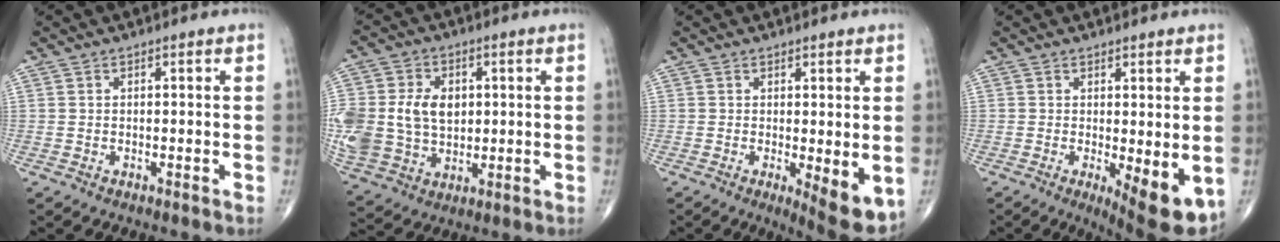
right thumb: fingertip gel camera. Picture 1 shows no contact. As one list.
[{"total": 20.6, "force": [1.6, 15.7, 13.3], "torque": [-0.312, 0.010, 0.051]}, {"total": 6.8, "force": [-0.8, 2.1, 6.5], "torque": [-0.084, -0.019, -0.007]}, {"total": 8.3, "force": [-1.3, 2.7, 7.8], "torque": [-0.101, -0.022, -0.011]}]